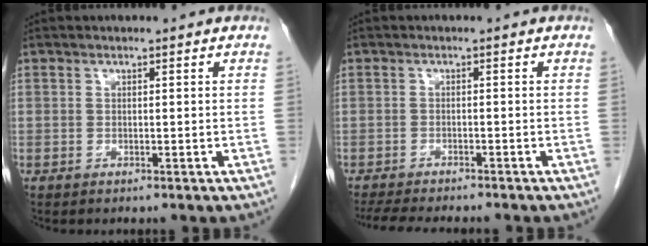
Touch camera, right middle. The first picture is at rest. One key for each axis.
{"total": 9.8, "fx": -8.7, "fy": 1.5, "fz": 4.2, "tx": -0.062, "ty": -0.013, "tz": -0.125}